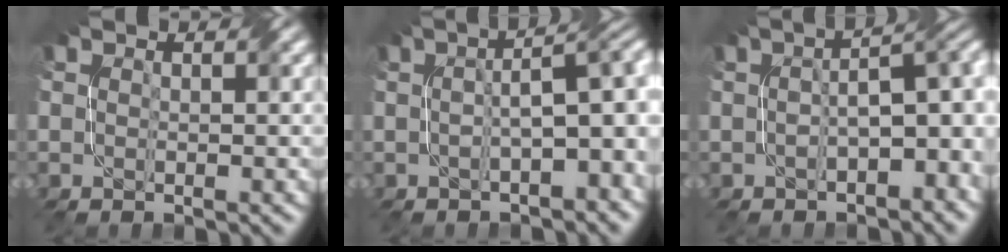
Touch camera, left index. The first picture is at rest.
{"total": 6.4, "force": [0.0, 2.1, 6.0], "torque": [-0.079, 0.016, 0.005]}
{"total": 6.0, "force": [-0.5, 2.5, 5.5], "torque": [-0.071, 0.012, -0.002]}